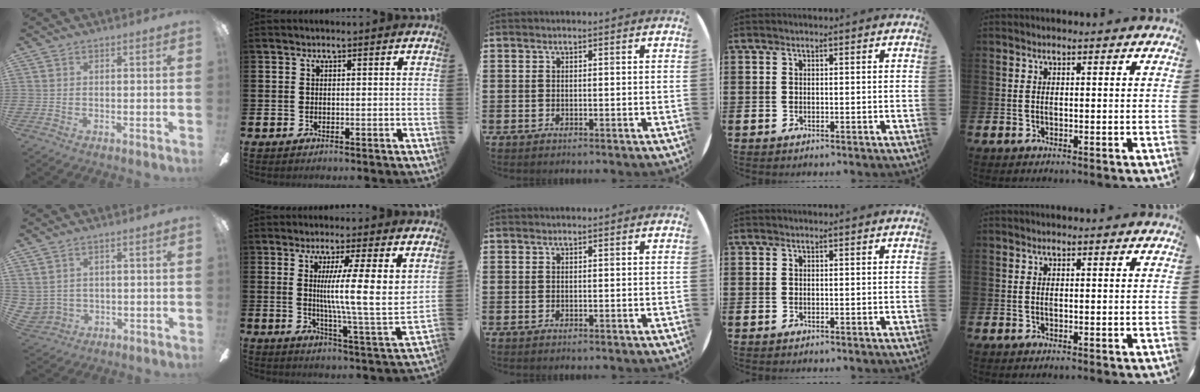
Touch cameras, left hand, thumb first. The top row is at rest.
{"thumb": {"total": 3.2, "force": [2.2, 2.4, 0.2], "torque": [-0.017, -0.010, 0.042]}, "index": {"total": 9.1, "force": [3.6, 0.1, 8.3], "torque": [-0.135, -0.040, 0.052]}}